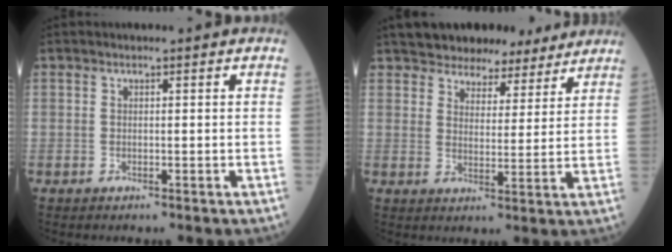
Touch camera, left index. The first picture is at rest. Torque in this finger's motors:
{"motor_torque": [-1.05, -1.09, -0.90, 0.16]}